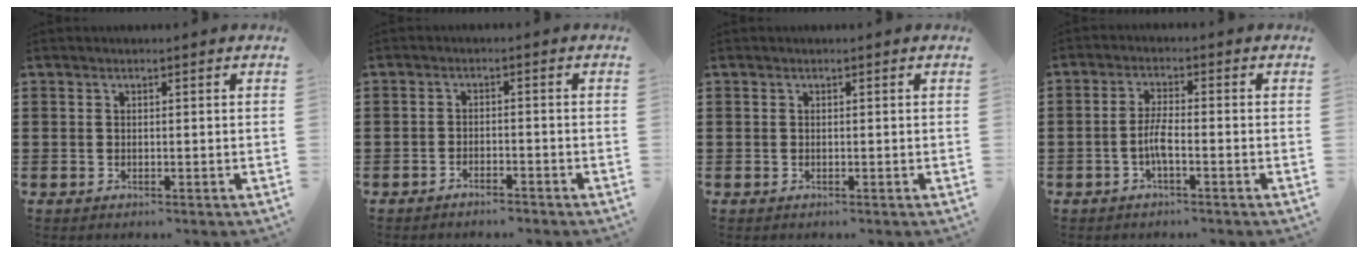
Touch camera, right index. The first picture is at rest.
{"total": 1.8, "force": [-1.8, 0.2, 0.1], "torque": [-0.008, 0.004, -0.038]}
{"total": 0.0}
{"total": 3.7, "force": [-1.5, 0.7, 3.4], "torque": [-0.081, -0.005, -0.034]}